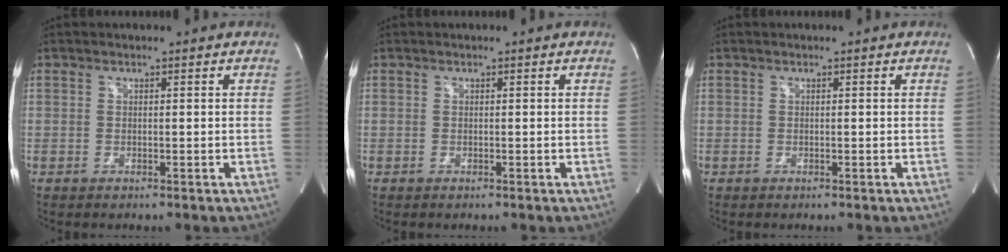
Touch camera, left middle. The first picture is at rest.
{"total": 0.0}
{"total": 0.0}